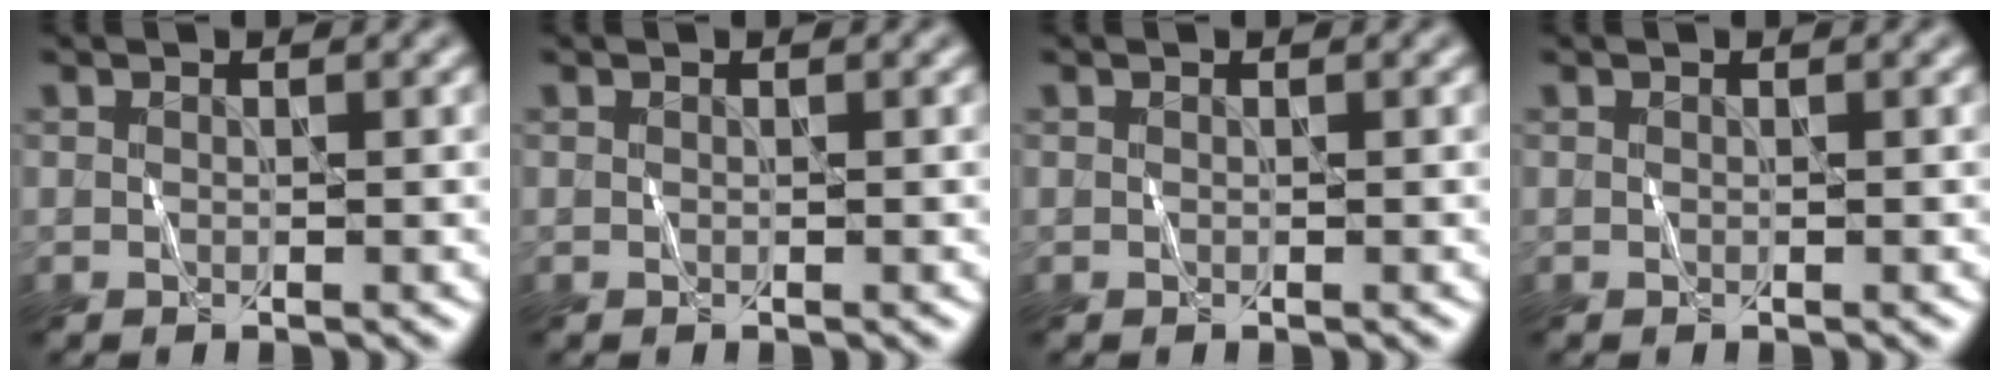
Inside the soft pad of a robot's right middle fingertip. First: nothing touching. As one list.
[{"total": 0.0}, {"total": 0.0}, {"total": 0.0}]